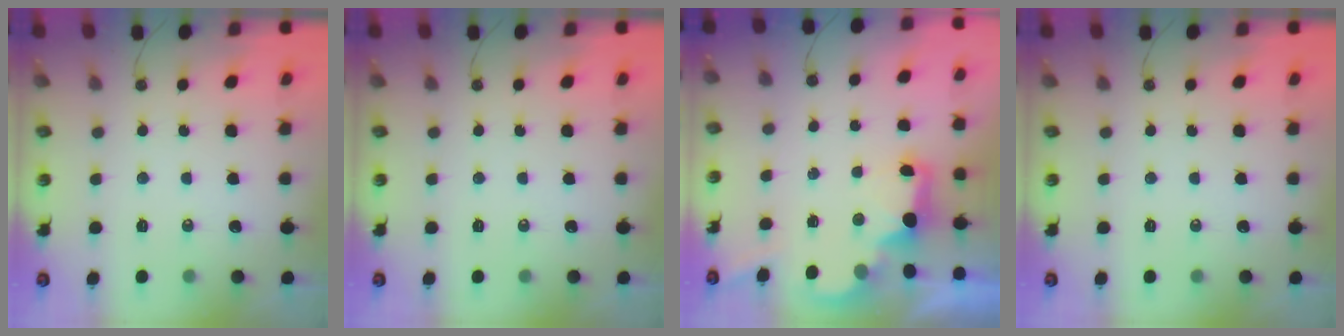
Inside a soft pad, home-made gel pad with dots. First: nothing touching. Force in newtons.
{"total": 0.0}
{"total": 3.0, "press": 2.9, "slide": 0.6}
{"total": 0.0}